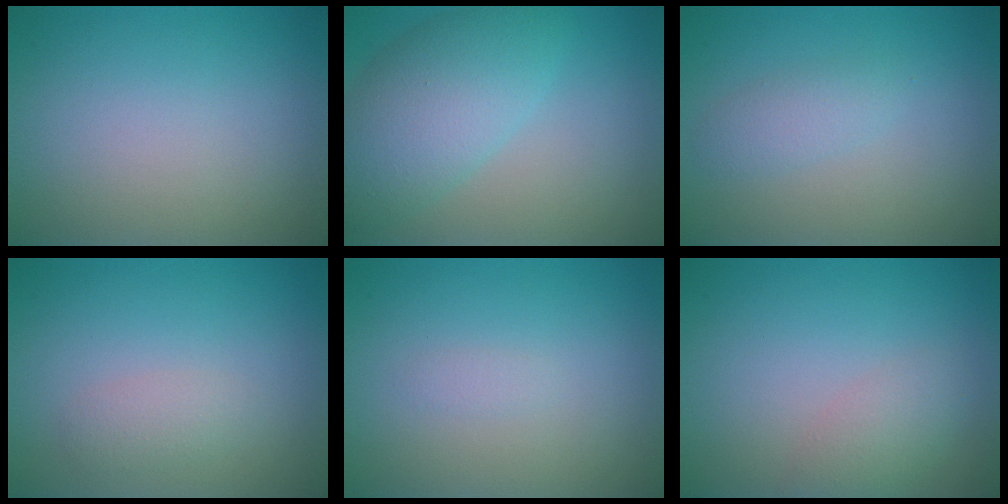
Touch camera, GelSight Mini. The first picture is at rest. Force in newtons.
{"total": 6.5, "press": 6.5, "slide": 0.2}
{"total": 1.7, "press": 1.7, "slide": 0.0}
{"total": 1.5, "press": 1.5, "slide": 0.1}
{"total": 0.5, "press": 0.5, "slide": 0.0}
{"total": 2.1, "press": 2.1, "slide": 0.1}